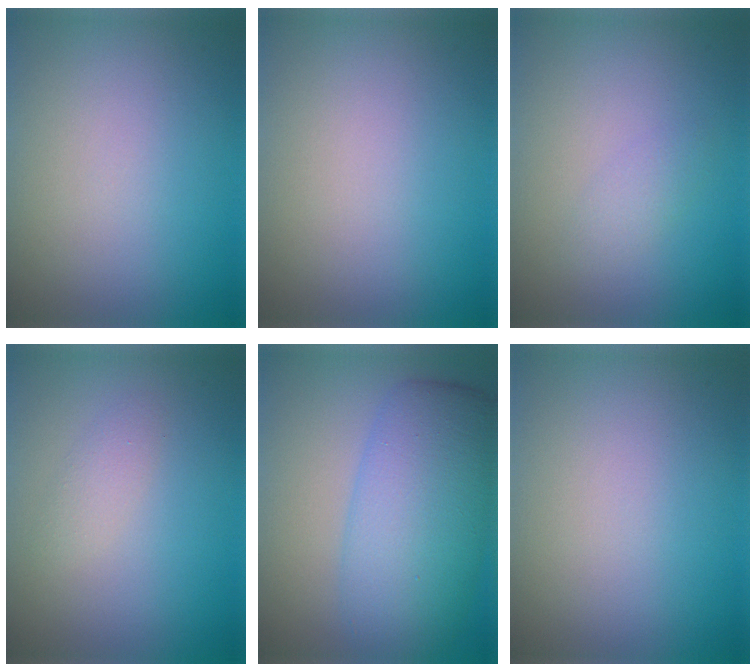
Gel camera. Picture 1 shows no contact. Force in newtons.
{"total": 0.0}
{"total": 1.3, "press": 1.3, "slide": 0.0}
{"total": 1.2, "press": 1.2, "slide": 0.1}
{"total": 8.2, "press": 8.2, "slide": 0.1}
{"total": 0.0}